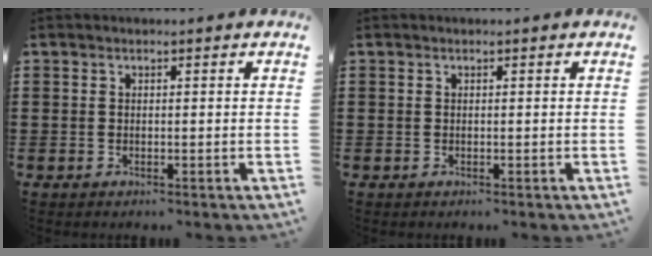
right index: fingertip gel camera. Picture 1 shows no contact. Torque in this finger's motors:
{"motor_torque": [-0.10, 0.09, 0.00, -0.01]}